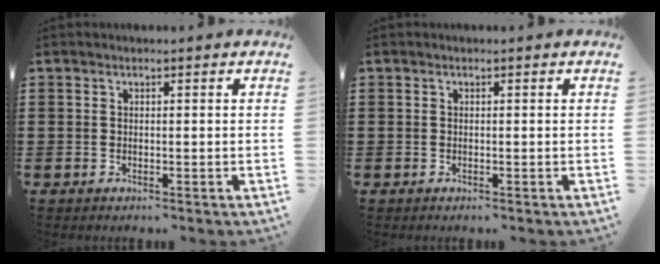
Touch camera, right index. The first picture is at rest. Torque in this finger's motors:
{"motor_torque": [0.29, 0.58, 0.05, 0.02]}